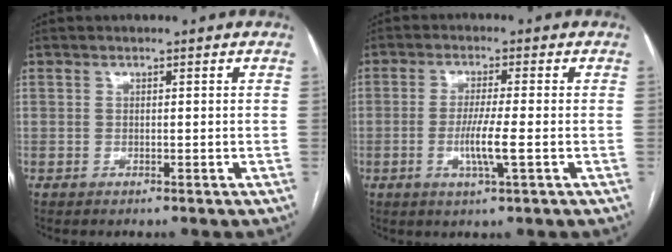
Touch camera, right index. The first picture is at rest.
{"total": 5.1, "force": [-1.2, -0.4, 5.0], "torque": [-0.099, -0.012, -0.025]}